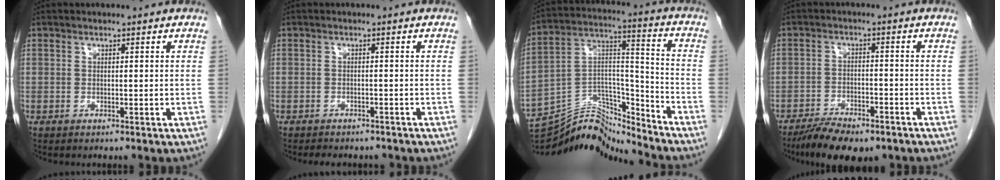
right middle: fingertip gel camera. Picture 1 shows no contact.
{"total": 5.5, "force": [-4.8, 2.1, 1.7], "torque": [-0.022, 0.002, -0.059]}
{"total": 14.3, "force": [-14.1, 1.1, 1.9], "torque": [-0.030, 0.050, -0.254]}
{"total": 9.4, "force": [-7.2, 3.1, 5.2], "torque": [-0.079, -0.011, -0.115]}